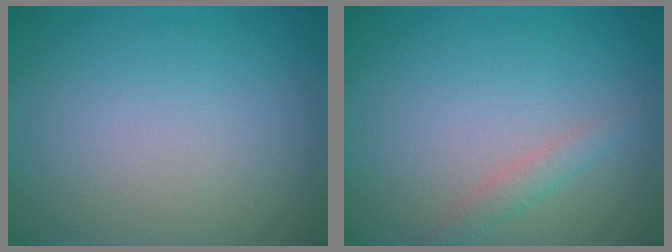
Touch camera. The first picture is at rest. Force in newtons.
{"total": 1.5, "press": 1.4, "slide": 0.0}